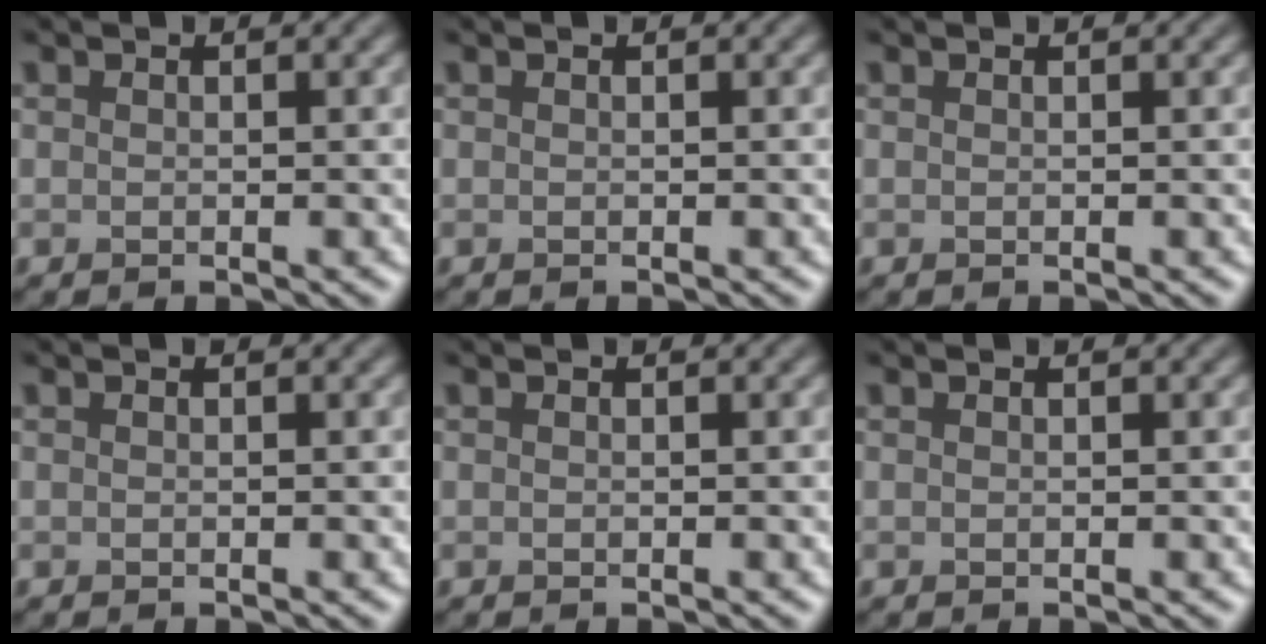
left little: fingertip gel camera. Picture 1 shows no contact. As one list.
[{"total": 0.0}, {"total": 0.0}, {"total": 0.0}, {"total": 0.0}, {"total": 0.0}]